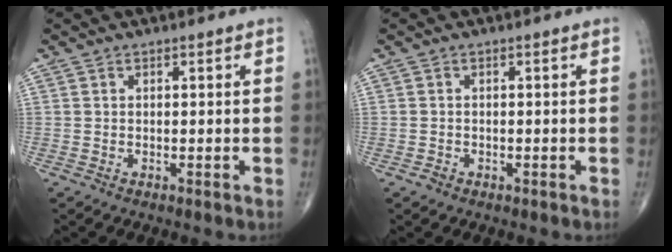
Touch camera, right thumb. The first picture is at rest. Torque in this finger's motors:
{"motor_torque": [1.72, 1.64, -0.10, -0.20, -0.03]}